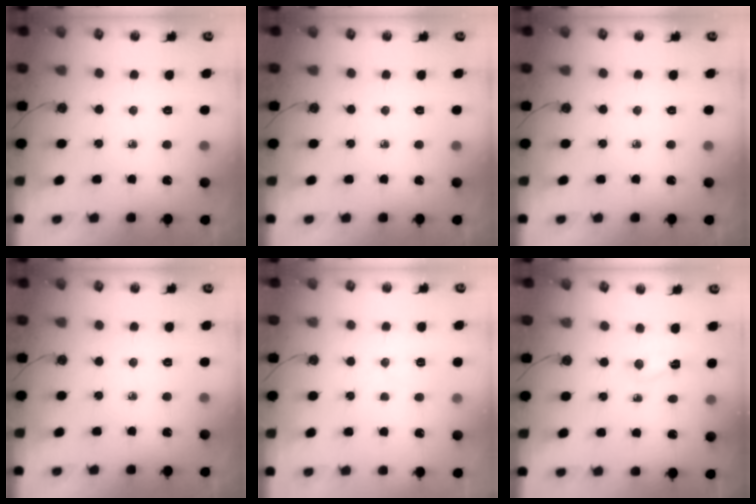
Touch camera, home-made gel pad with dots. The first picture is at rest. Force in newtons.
{"total": 0.0}
{"total": 0.0}
{"total": 0.0}
{"total": 3.4, "press": 3.4, "slide": 0.5}
{"total": 2.6, "press": 2.6, "slide": 0.6}